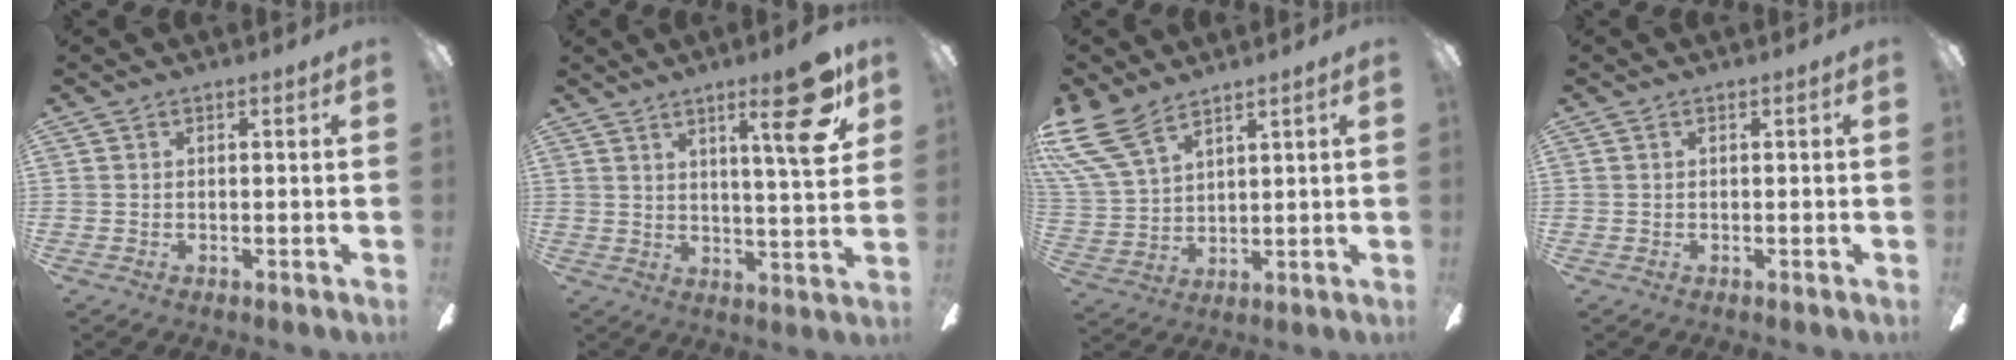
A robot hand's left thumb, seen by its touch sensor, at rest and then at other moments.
{"total": 13.8, "force": [7.7, 2.5, 11.1], "torque": [-0.145, -0.036, 0.108]}
{"total": 14.0, "force": [9.5, 6.3, 8.1], "torque": [-0.202, -0.044, 0.179]}
{"total": 0.0}